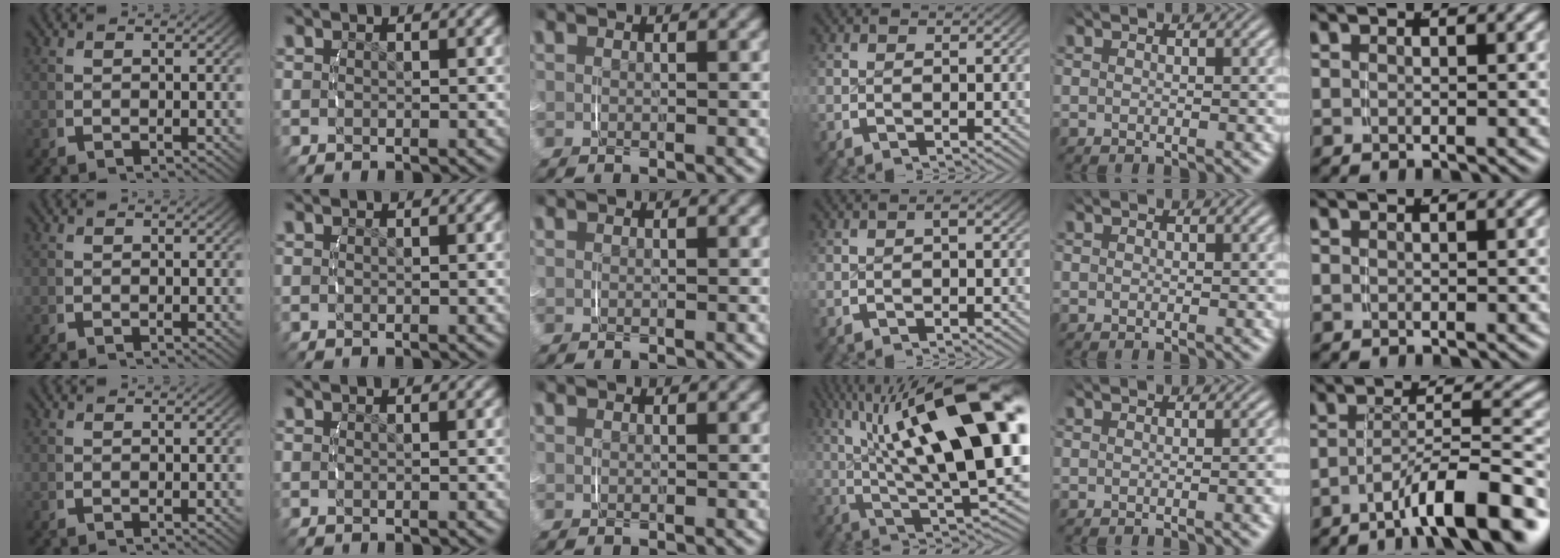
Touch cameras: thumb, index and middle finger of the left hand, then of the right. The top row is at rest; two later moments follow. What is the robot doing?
{"motion": "lift_and_place", "object": "dispenser bottle"}